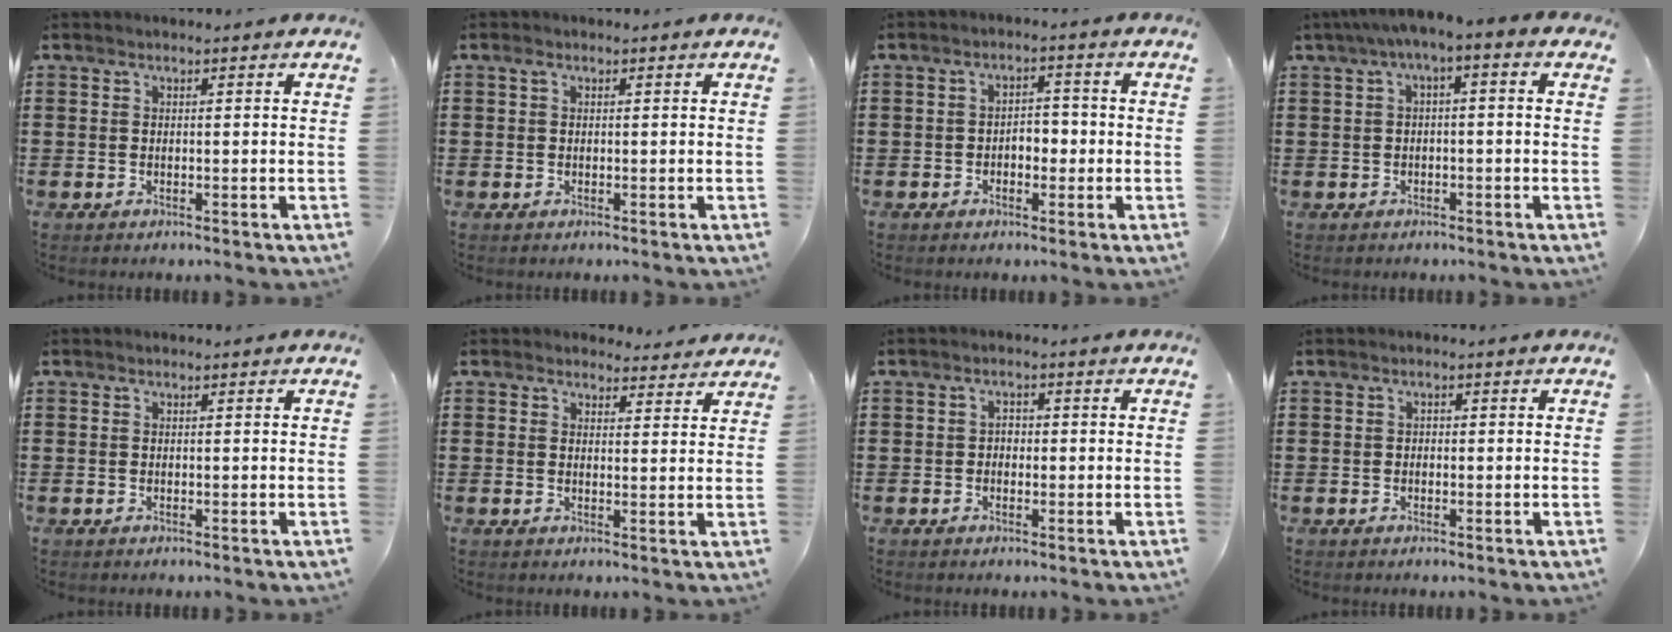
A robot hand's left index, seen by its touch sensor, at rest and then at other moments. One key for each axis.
{"total": 0.9, "fx": 0.4, "fy": 0.6, "fz": 0.6, "tx": -0.014, "ty": 0.005, "tz": 0.007}
{"total": 3.0, "fx": -0.9, "fy": 1.9, "fz": 2.2, "tx": -0.037, "ty": 0.003, "tz": -0.024}
{"total": 3.2, "fx": -1.8, "fy": 0.6, "fz": 2.6, "tx": -0.045, "ty": 0.003, "tz": -0.040}
{"total": 0.0}
{"total": 3.2, "fx": 3.0, "fy": 1.2, "fz": 0.4, "tx": -0.009, "ty": -0.009, "tz": 0.054}
{"total": 1.5, "fx": -0.2, "fy": 1.1, "fz": 1.0, "tx": -0.022, "ty": 0.006, "tz": -0.007}
{"total": 0.6, "fx": -0.3, "fy": 0.5, "fz": 0.3, "tx": -0.009, "ty": 0.000, "tz": -0.006}